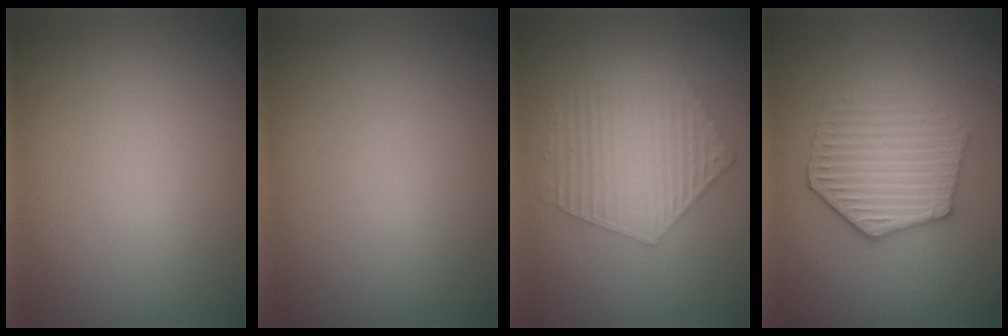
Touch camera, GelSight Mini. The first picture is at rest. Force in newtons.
{"total": 0.0}
{"total": 5.9, "press": 4.3, "slide": 4.0}
{"total": 4.4, "press": 4.0, "slide": 1.8}